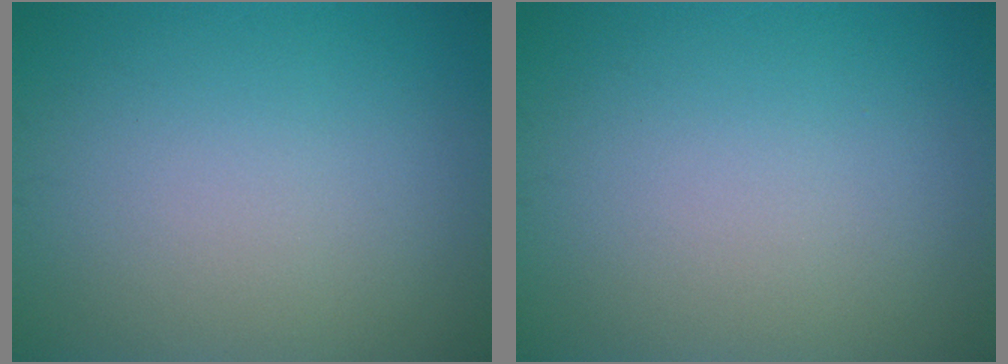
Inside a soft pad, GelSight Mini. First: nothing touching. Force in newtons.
{"total": 0.0}